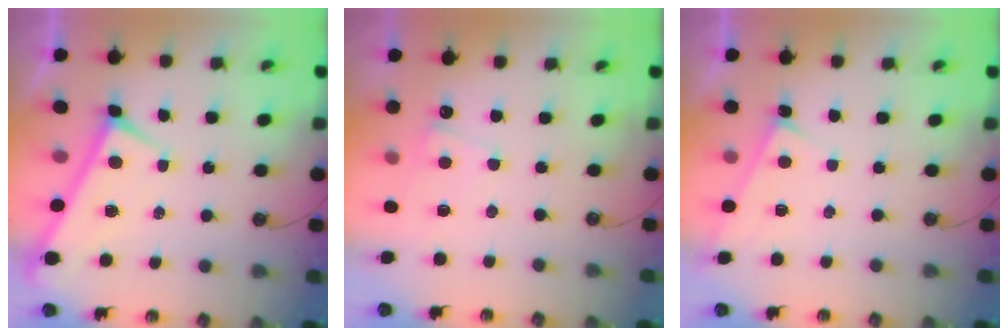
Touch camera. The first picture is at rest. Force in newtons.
{"total": 1.0, "press": 0.7, "slide": 0.7}
{"total": 3.9, "press": 3.9, "slide": 0.3}